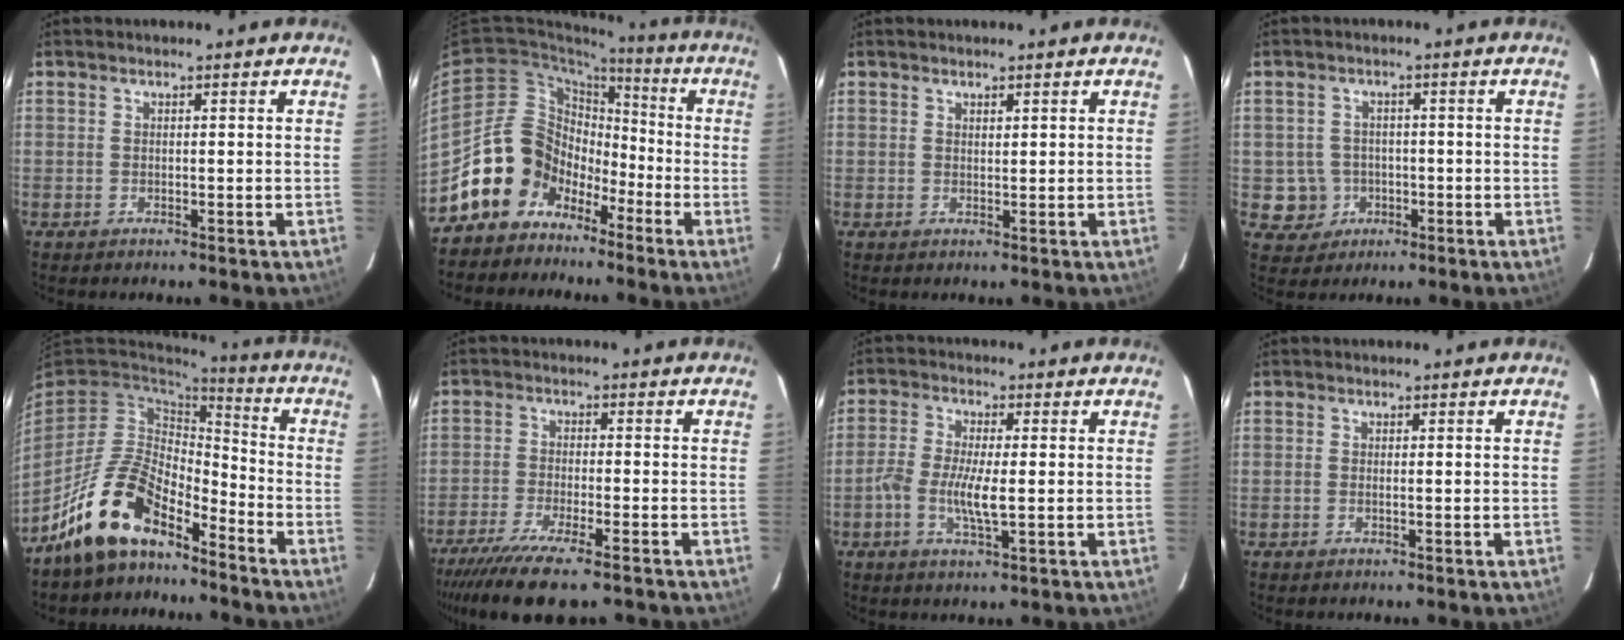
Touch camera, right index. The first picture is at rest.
{"total": 12.9, "force": [-7.1, 10.0, 3.9], "torque": [-0.081, 0.033, -0.124]}
{"total": 0.7, "force": [0.6, 0.3, 0.3], "torque": [-0.004, 0.001, 0.011]}
{"total": 5.4, "force": [-1.2, 5.2, 0.5], "torque": [-0.020, 0.021, -0.008]}
{"total": 14.3, "force": [-10.3, 6.1, 7.8], "torque": [-0.164, 0.012, -0.192]}
{"total": 12.7, "force": [-9.8, 2.4, 7.8], "torque": [-0.174, -0.044, -0.171]}
{"total": 6.5, "force": [-1.2, 1.5, 6.2], "torque": [-0.130, -0.002, -0.028]}
{"total": 0.6, "force": [-0.1, -0.1, 0.5], "torque": [-0.011, 0.000, -0.004]}